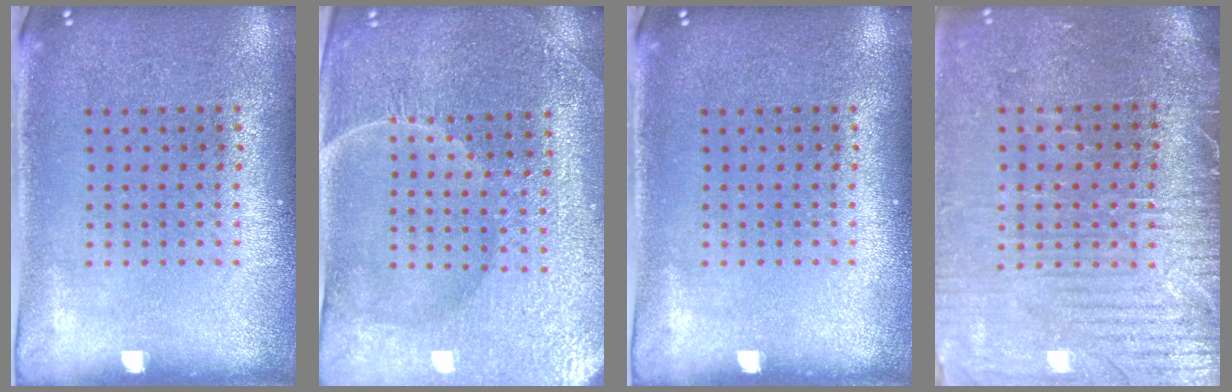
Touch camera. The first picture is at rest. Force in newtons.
{"total": 4.3, "press": 4.2, "slide": 1.1}
{"total": 0.0}
{"total": 3.8, "press": 3.5, "slide": 1.6}